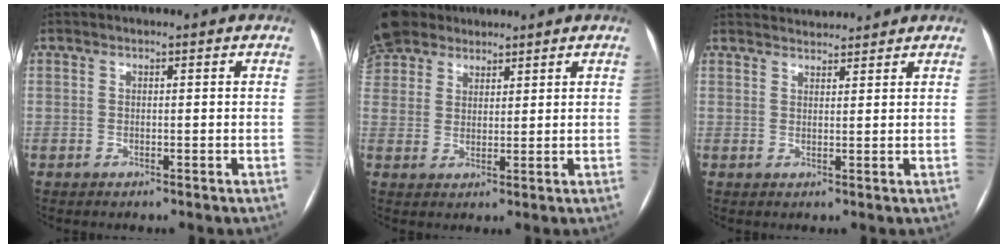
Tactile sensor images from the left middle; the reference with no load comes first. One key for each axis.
{"total": 10.7, "fx": 8.2, "fy": 6.1, "fz": 3.1, "tx": -0.099, "ty": 0.037, "tz": 0.164}
{"total": 4.6, "fx": 4.6, "fy": 0.5, "fz": 0.4, "tx": -0.011, "ty": 0.025, "tz": 0.068}